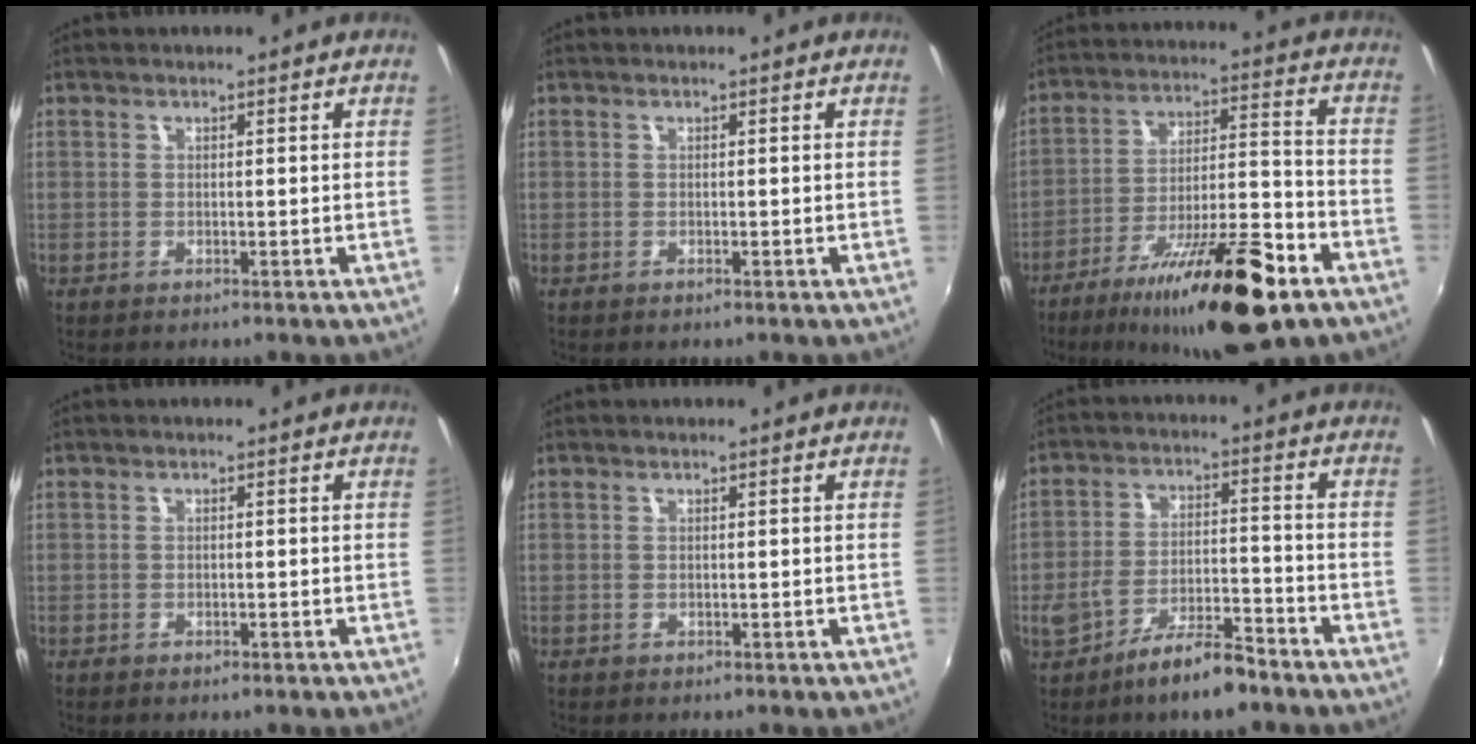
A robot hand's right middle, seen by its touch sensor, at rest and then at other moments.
{"total": 0.0}
{"total": 21.6, "force": [-13.2, 5.0, 16.3], "torque": [-0.277, -0.021, -0.210]}
{"total": 0.5, "force": [-0.1, 0.0, 0.5], "torque": [-0.007, -0.005, -0.002]}
{"total": 0.7, "force": [0.6, -0.4, 0.0], "torque": [0.002, -0.002, 0.010]}
{"total": 9.4, "force": [-6.8, 2.3, 6.1], "torque": [-0.119, -0.001, -0.110]}